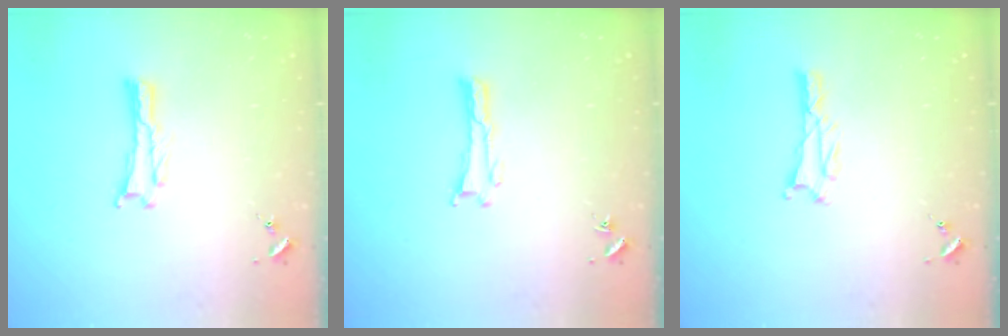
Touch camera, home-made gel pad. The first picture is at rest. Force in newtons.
{"total": 0.0}
{"total": 0.7, "press": 0.7, "slide": 0.1}